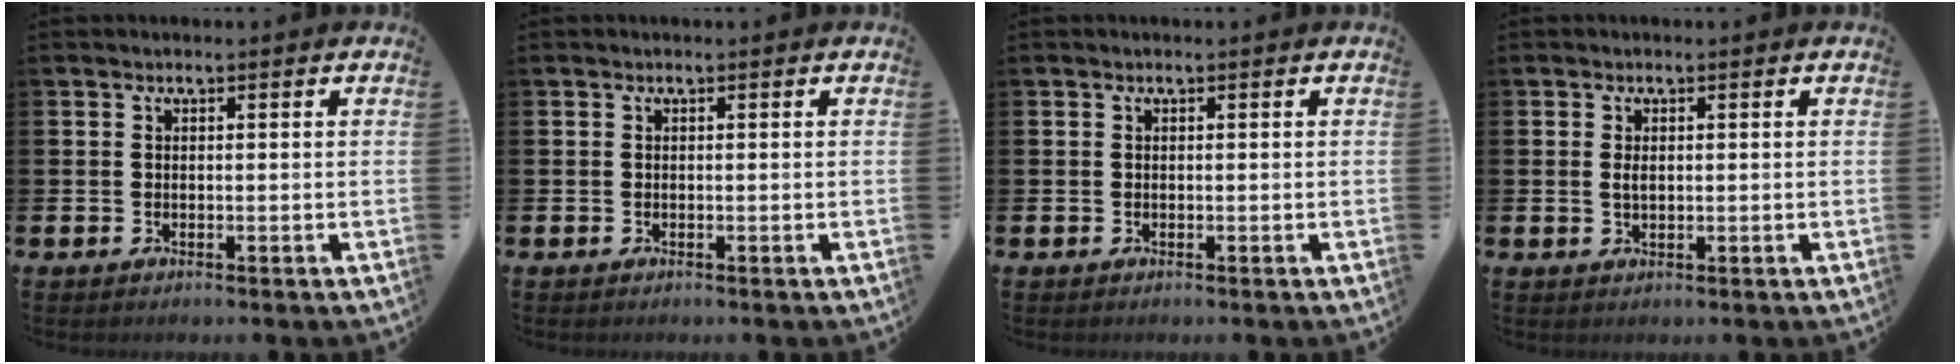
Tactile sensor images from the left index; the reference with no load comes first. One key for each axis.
{"total": 0.0}
{"total": 0.0}
{"total": 1.3, "fx": 0.3, "fy": 0.7, "fz": 1.0, "tx": -0.009, "ty": 0.001, "tz": 0.002}